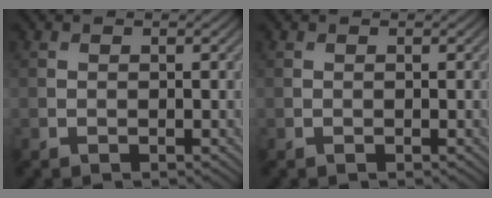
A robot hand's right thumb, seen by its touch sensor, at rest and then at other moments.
{"total": 0.0}